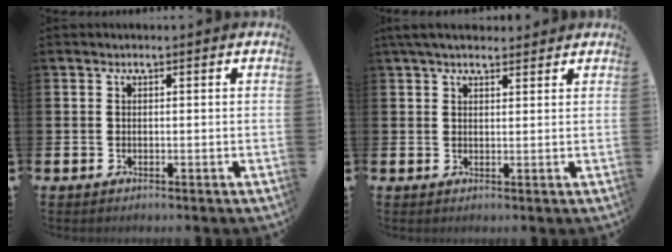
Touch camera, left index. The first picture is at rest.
{"total": 3.5, "force": [3.0, 1.3, 1.4], "torque": [-0.026, -0.006, 0.054]}